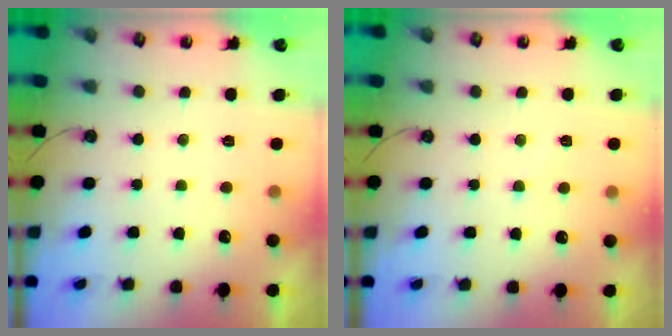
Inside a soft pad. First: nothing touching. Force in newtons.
{"total": 3.2, "press": 3.2, "slide": 0.5}